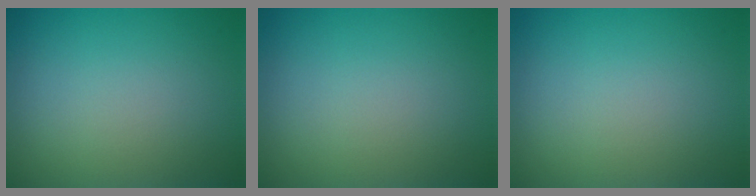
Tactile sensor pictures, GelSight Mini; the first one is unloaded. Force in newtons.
{"total": 0.0}
{"total": 0.0}